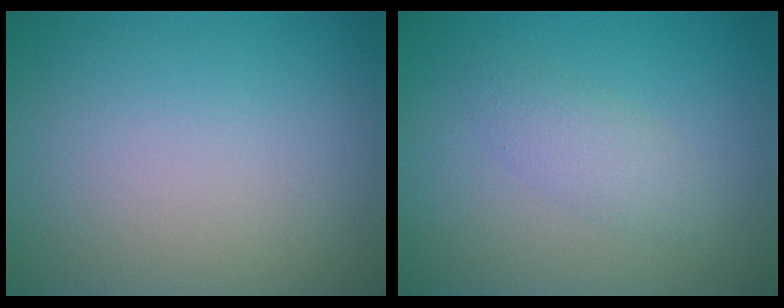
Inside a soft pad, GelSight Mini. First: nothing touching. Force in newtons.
{"total": 1.8, "press": 1.8, "slide": 0.1}